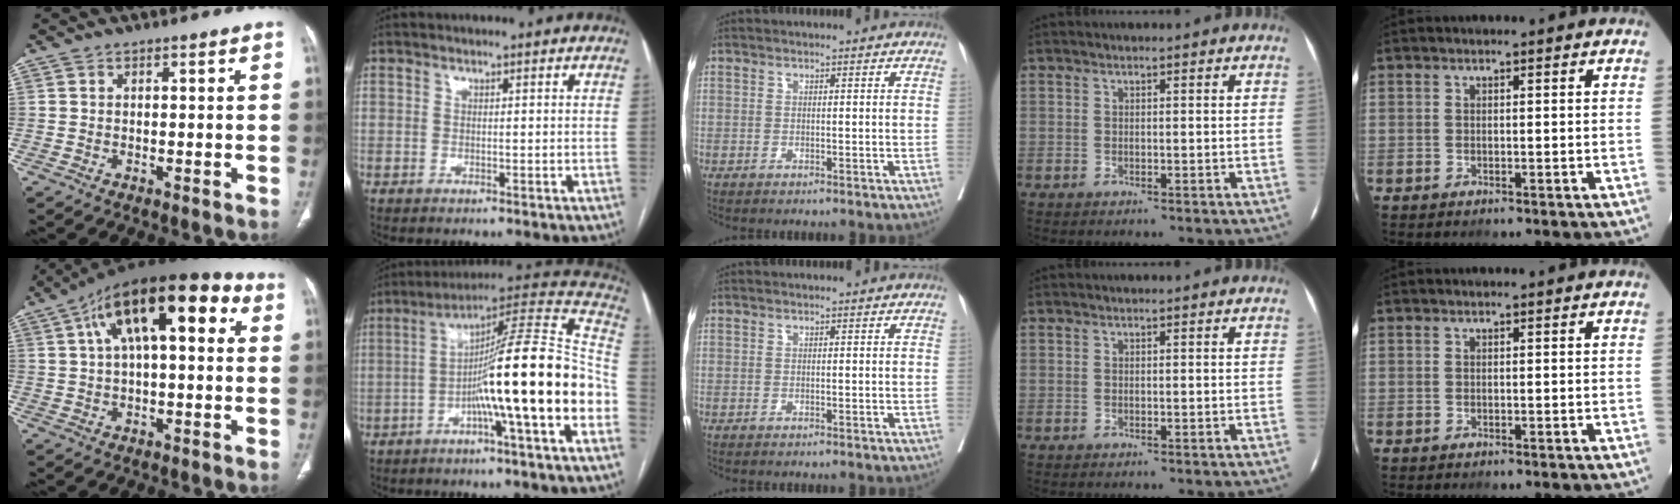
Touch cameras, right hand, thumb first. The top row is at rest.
{"thumb": {"total": 19.7, "force": [6.3, 8.5, 16.6], "torque": [-0.248, 0.038, 0.093]}, "index": {"total": 20.3, "force": [-5.1, -0.2, 19.6], "torque": [-0.275, 0.024, -0.085]}}